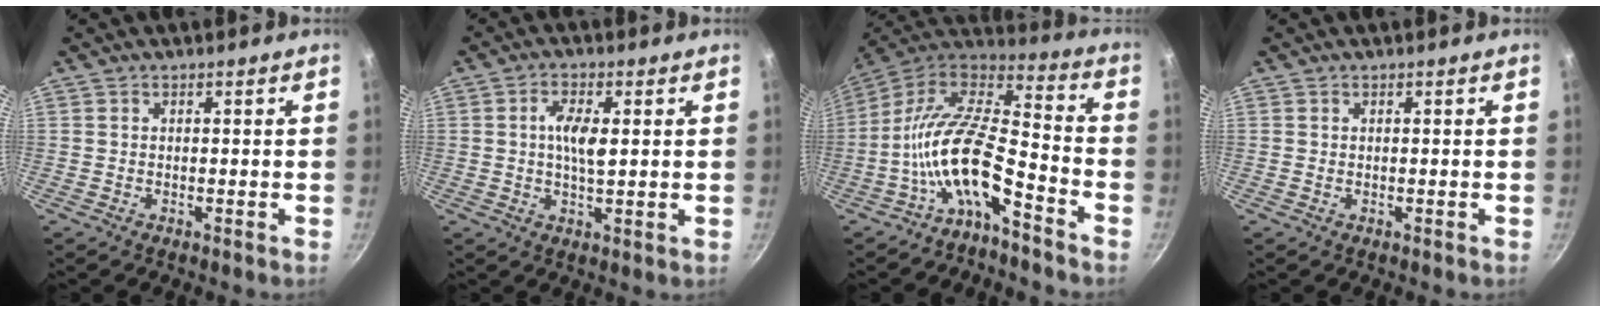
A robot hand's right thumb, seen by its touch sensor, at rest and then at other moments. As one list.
[{"total": 5.7, "force": [1.0, 2.2, 5.2], "torque": [-0.092, 0.000, 0.015]}, {"total": 15.4, "force": [-7.3, 5.9, 12.2], "torque": [-0.226, 0.076, -0.150]}, {"total": 0.0}]